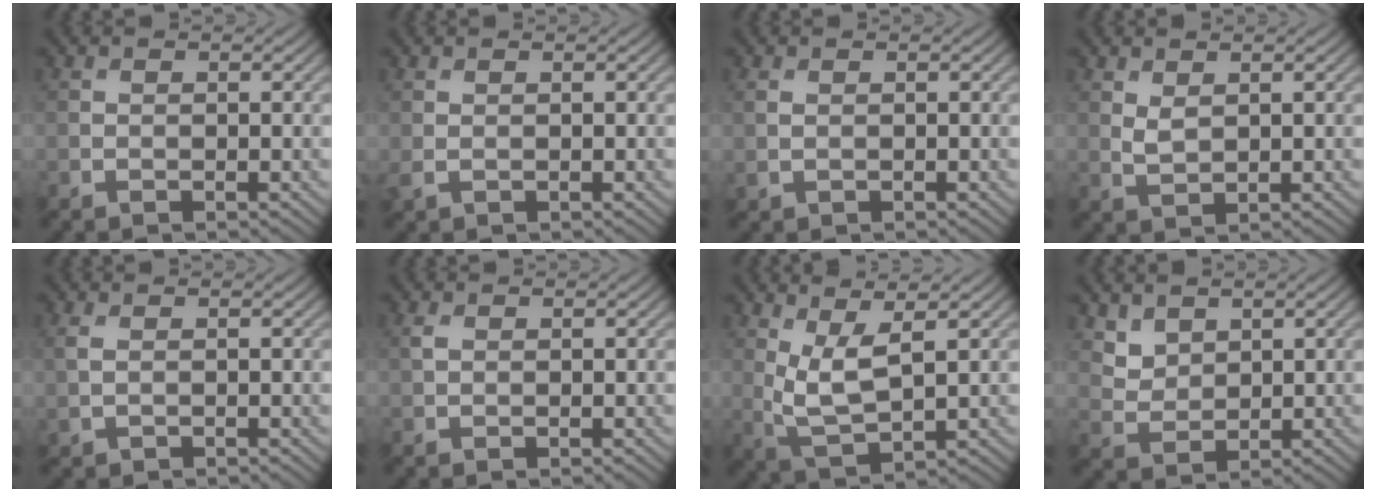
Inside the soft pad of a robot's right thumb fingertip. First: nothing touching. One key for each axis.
{"total": 1.1, "fx": 0.0, "fy": 0.6, "fz": 0.8, "tx": -0.027, "ty": -0.003, "tz": 0.003}
{"total": 1.2, "fx": 0.2, "fy": 0.7, "fz": 0.9, "tx": -0.028, "ty": -0.001, "tz": 0.007}
{"total": 1.8, "fx": 1.0, "fy": 0.9, "fz": 1.2, "tx": -0.033, "ty": -0.005, "tz": 0.025}
{"total": 1.5, "fx": 0.4, "fy": 0.8, "fz": 1.3, "tx": -0.040, "ty": 0.002, "tz": 0.008}
{"total": 1.1, "fx": 0.4, "fy": 0.7, "fz": 0.7, "tx": -0.021, "ty": 0.002, "tz": 0.008}
{"total": 5.6, "fx": 1.9, "fy": 1.9, "fz": 4.9, "tx": -0.114, "ty": -0.006, "tz": 0.045}
{"total": 3.5, "fx": 2.4, "fy": 2.2, "fz": 1.2, "tx": -0.039, "ty": -0.015, "tz": 0.058}